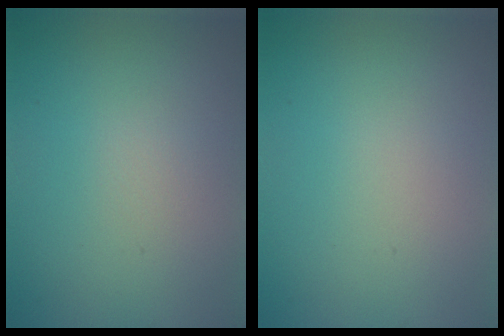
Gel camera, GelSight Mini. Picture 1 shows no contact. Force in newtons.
{"total": 0.0}